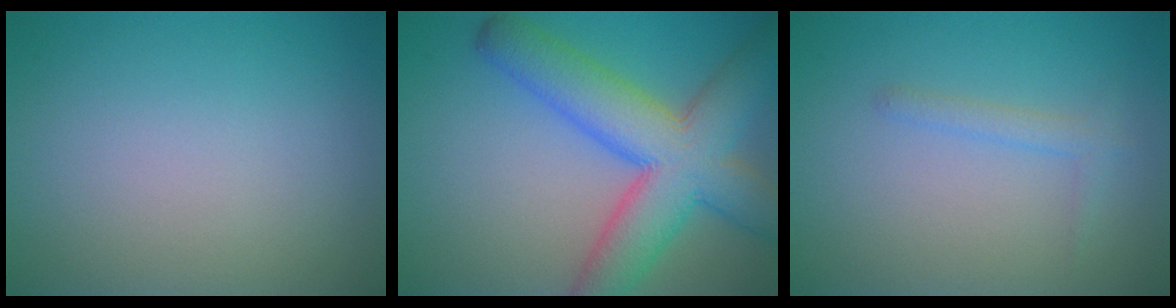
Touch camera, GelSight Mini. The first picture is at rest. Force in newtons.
{"total": 9.5, "press": 9.5, "slide": 0.4}
{"total": 1.3, "press": 1.3, "slide": 0.0}